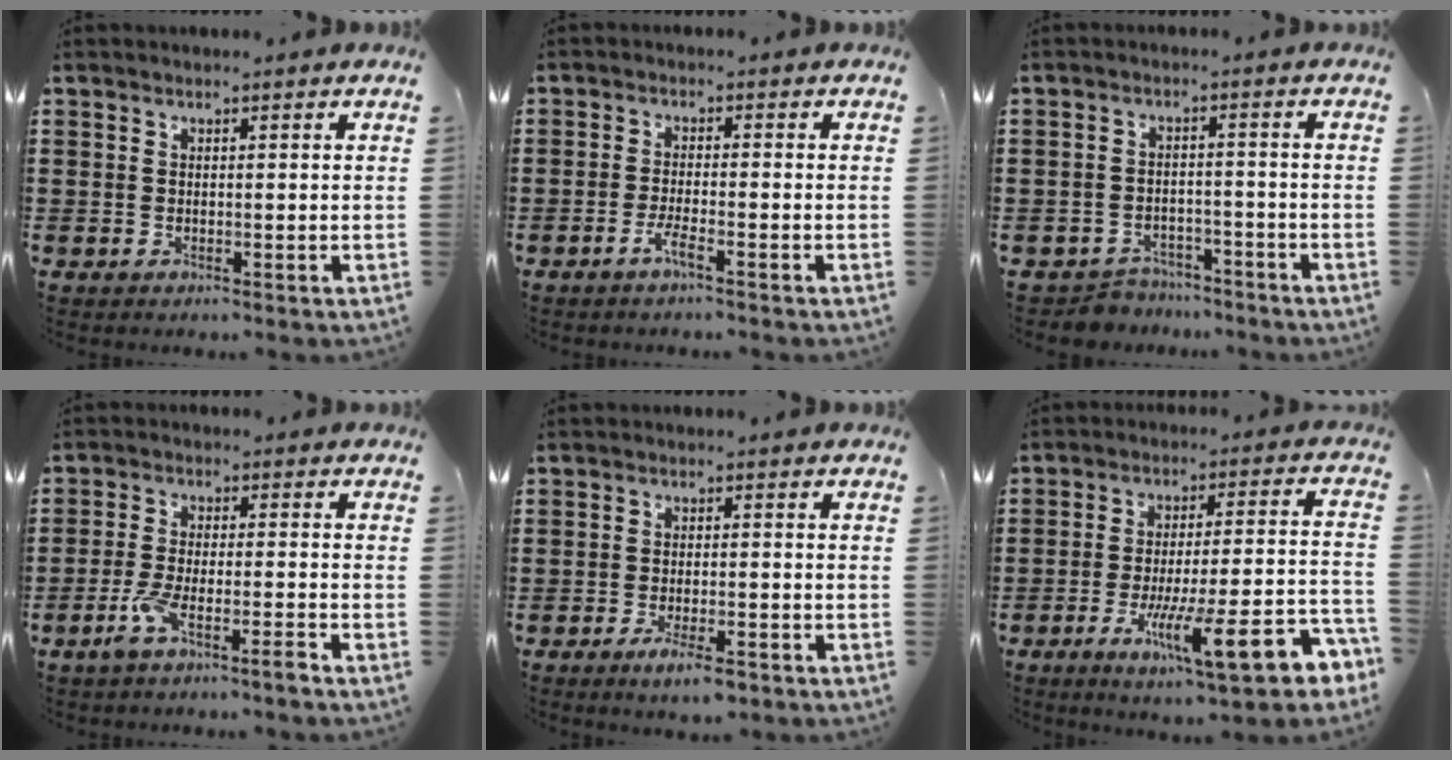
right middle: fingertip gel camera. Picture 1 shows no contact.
{"total": 2.8, "force": [-1.8, 0.1, 2.2], "torque": [-0.046, -0.003, -0.033]}
{"total": 3.6, "force": [-3.6, 0.7, -0.2], "torque": [-0.007, 0.000, -0.076]}
{"total": 5.0, "force": [-3.4, 0.3, 3.6], "torque": [-0.086, -0.012, -0.066]}
{"total": 3.8, "force": [-2.3, 0.6, 2.9], "torque": [-0.053, -0.003, -0.041]}
{"total": 13.1, "force": [-6.9, 2.0, 10.9], "torque": [-0.160, -0.010, -0.119]}